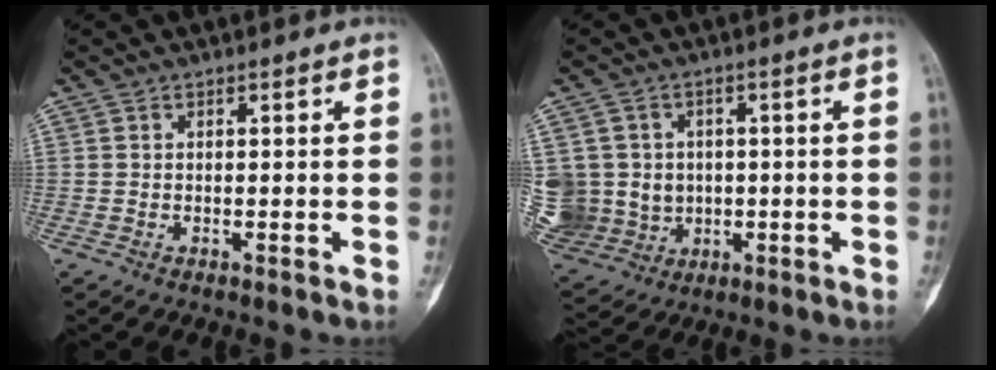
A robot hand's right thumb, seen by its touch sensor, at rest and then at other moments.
{"total": 13.8, "force": [-0.1, 12.9, 5.0], "torque": [-0.108, 0.022, 0.024]}